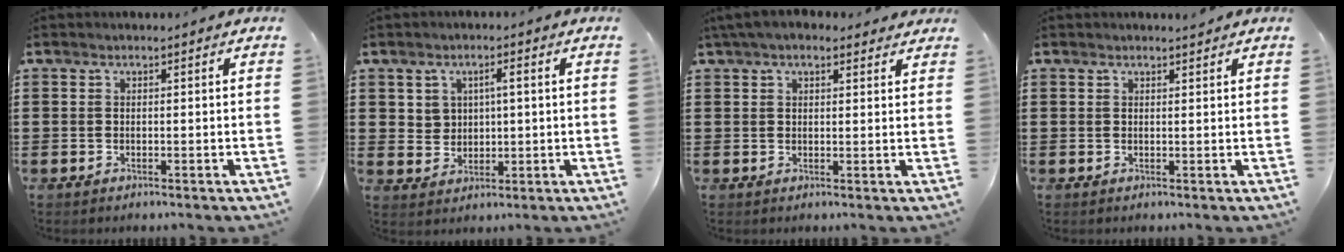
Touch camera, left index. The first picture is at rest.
{"total": 3.0, "force": [1.0, 2.3, 1.7], "torque": [-0.035, 0.005, 0.013]}
{"total": 3.8, "force": [2.8, 1.3, 2.1], "torque": [-0.049, 0.004, 0.052]}
{"total": 1.1, "force": [1.0, 0.2, 0.2], "torque": [-0.005, 0.001, 0.020]}